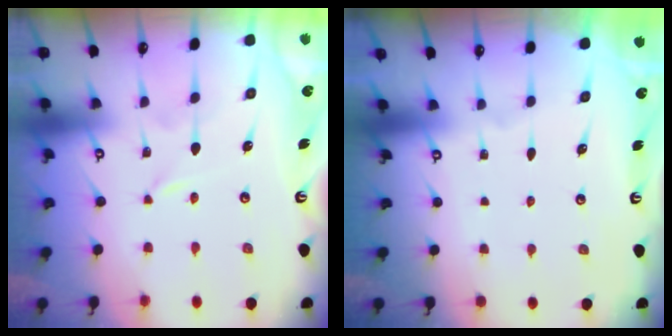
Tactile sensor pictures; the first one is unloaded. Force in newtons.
{"total": 0.0}